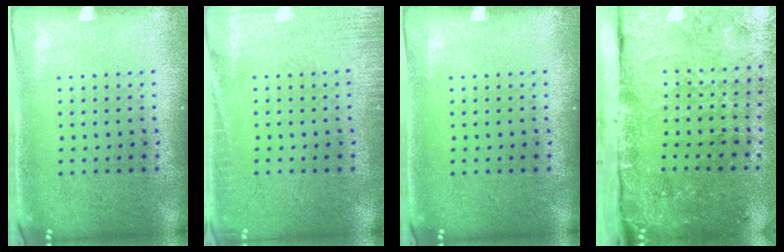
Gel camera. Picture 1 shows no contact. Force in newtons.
{"total": 2.7, "press": 2.7, "slide": 0.5}
{"total": 0.0}
{"total": 5.1, "press": 3.7, "slide": 3.6}